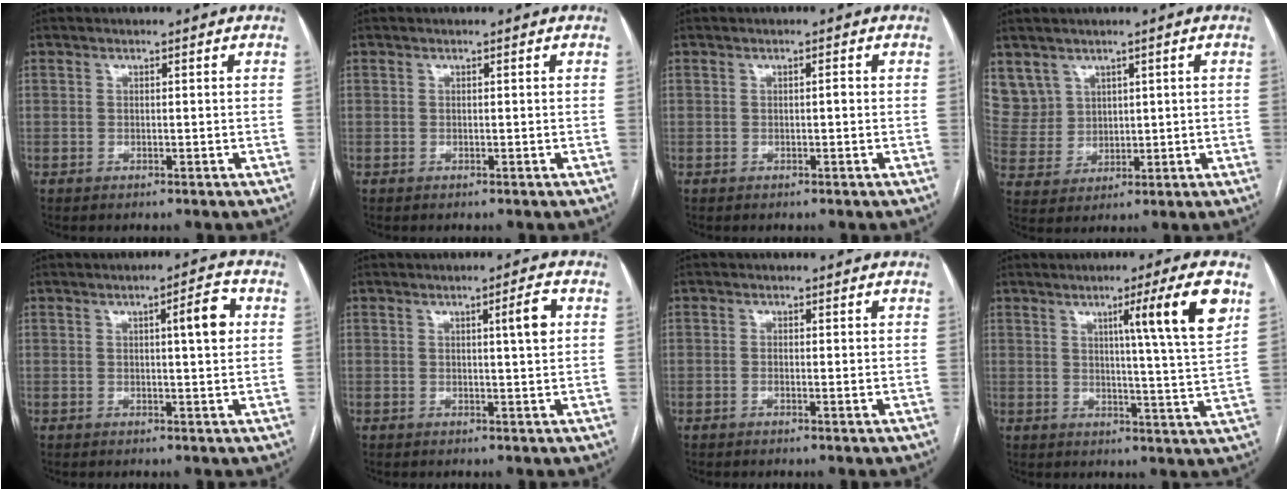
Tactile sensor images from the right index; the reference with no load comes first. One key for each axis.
{"total": 0.0}
{"total": 0.7, "fx": 0.0, "fy": 0.1, "fz": 0.7, "tx": -0.010, "ty": 0.002, "tz": 0.000}
{"total": 7.5, "fx": 4.4, "fy": 6.1, "fz": 0.5, "tx": -0.021, "ty": 0.020, "tz": 0.108}
{"total": 5.3, "fx": 1.3, "fy": 0.7, "fz": 5.1, "tx": -0.070, "ty": 0.008, "tz": 0.017}
{"total": 3.8, "fx": 1.1, "fy": -0.1, "fz": 3.7, "tx": -0.052, "ty": 0.001, "tz": 0.015}
{"total": 1.2, "fx": -0.2, "fy": 0.2, "fz": 1.1, "tx": -0.018, "ty": -0.002, "tz": -0.002}
{"total": 11.3, "fx": 4.9, "fy": -1.9, "fz": 10.0, "tx": -0.141, "ty": -0.006, "tz": 0.070}